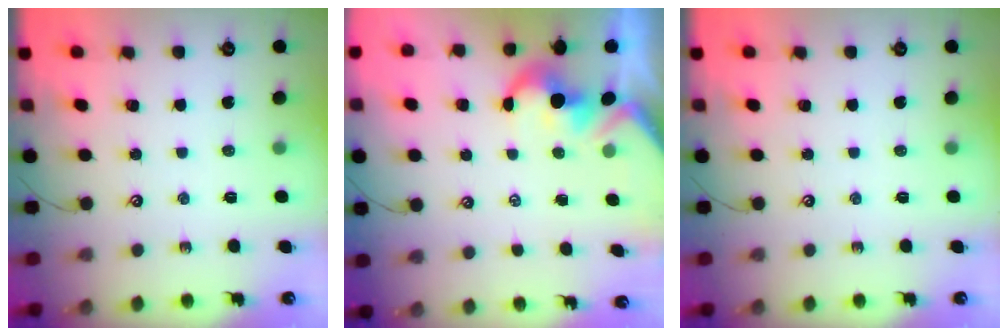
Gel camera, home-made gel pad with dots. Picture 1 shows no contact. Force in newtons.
{"total": 1.6, "press": 1.3, "slide": 1.0}
{"total": 0.0}